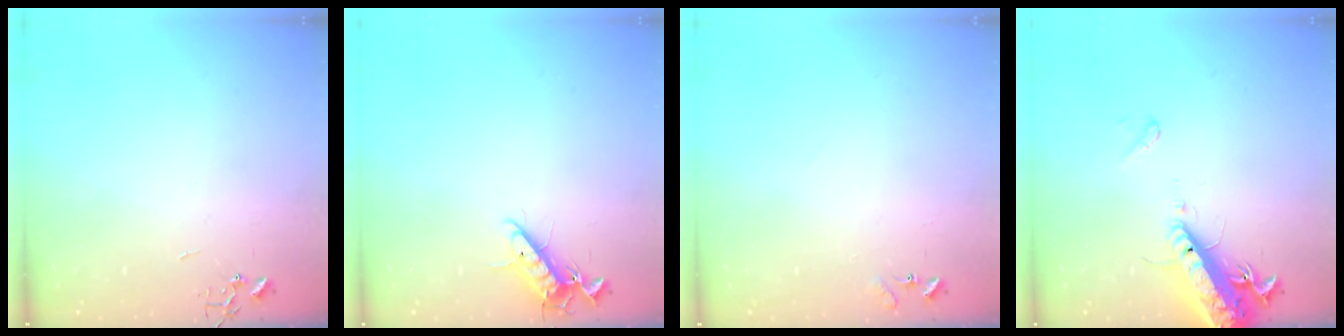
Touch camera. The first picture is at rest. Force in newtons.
{"total": 12.1, "press": 11.9, "slide": 2.0}
{"total": 7.7, "press": 7.6, "slide": 0.6}
{"total": 16.9, "press": 16.5, "slide": 3.9}